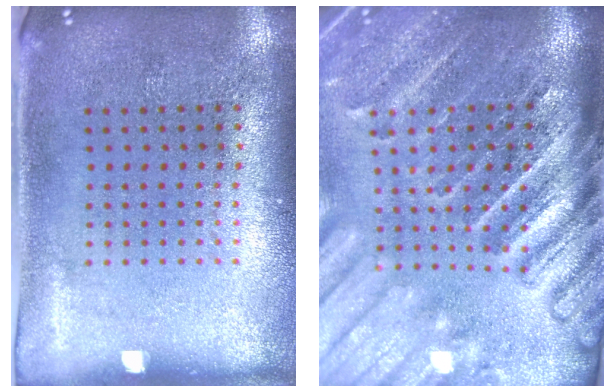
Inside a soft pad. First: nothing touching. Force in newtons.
{"total": 4.4, "press": 3.6, "slide": 2.6}